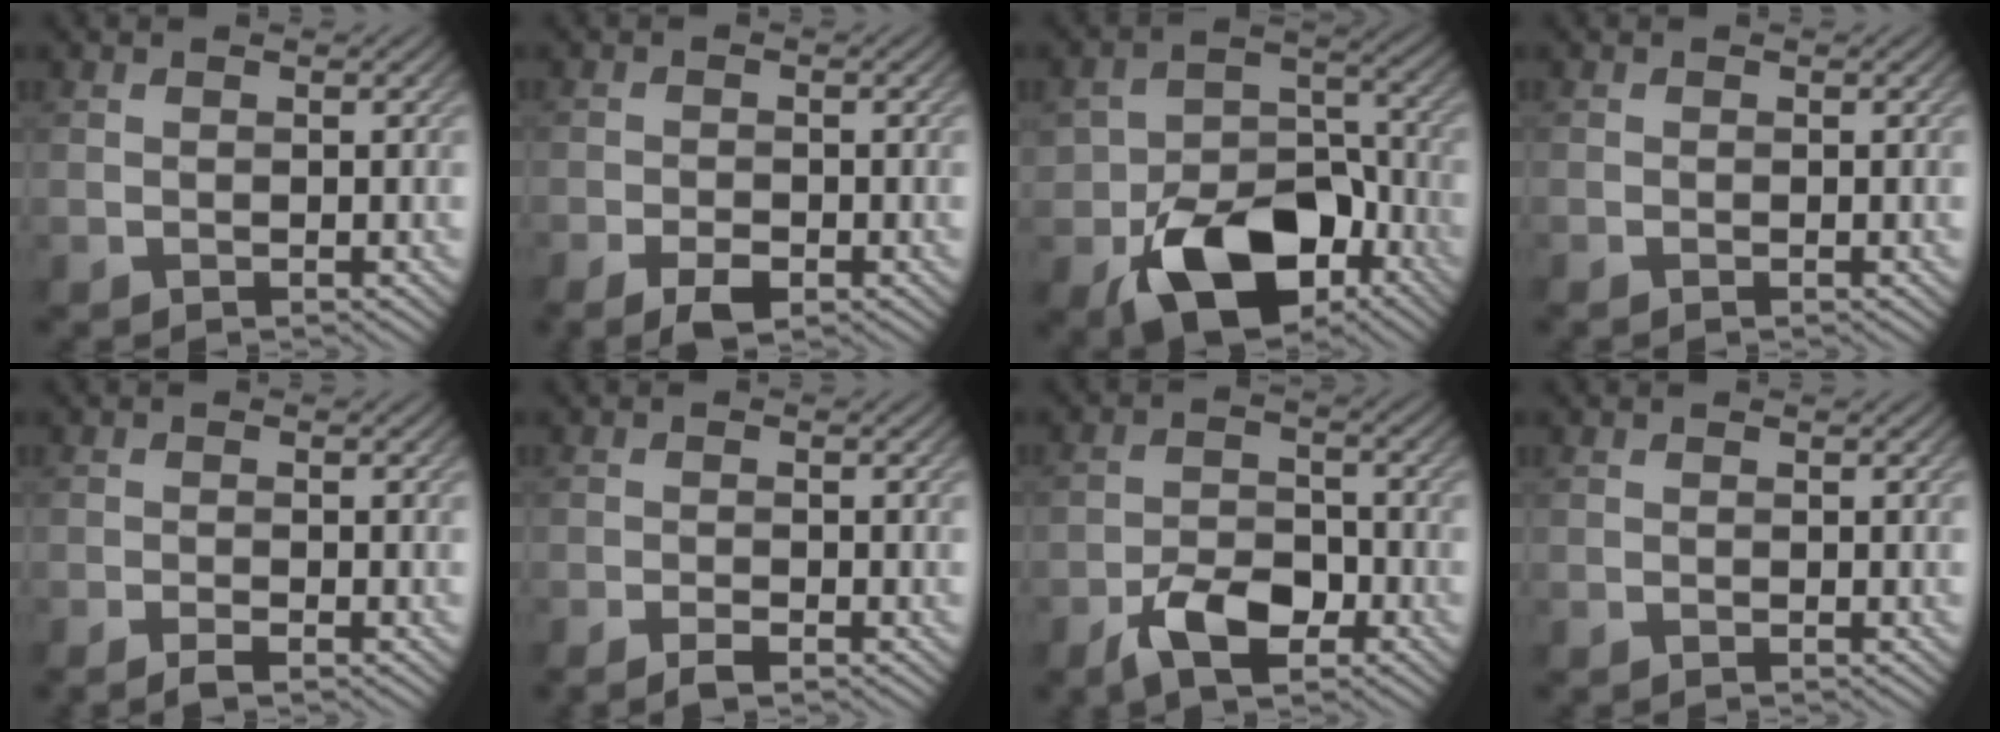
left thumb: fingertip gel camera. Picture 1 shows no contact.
{"total": 3.1, "force": [-1.9, 1.4, 2.0], "torque": [-0.034, -0.001, -0.034]}
{"total": 12.7, "force": [-6.4, 8.0, 7.5], "torque": [-0.135, -0.021, -0.109]}
{"total": 0.0}
{"total": 1.6, "force": [-1.2, 0.3, 1.0], "torque": [-0.021, 0.001, -0.025]}
{"total": 1.9, "force": [-1.4, 0.5, 1.2], "torque": [-0.023, 0.001, -0.027]}
{"total": 6.4, "force": [-3.7, 3.1, 4.1], "torque": [-0.073, 0.001, -0.075]}
{"total": 0.0}